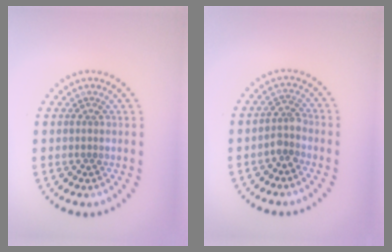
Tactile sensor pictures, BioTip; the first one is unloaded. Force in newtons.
{"total": 1.8, "press": 1.4, "slide": 1.2}